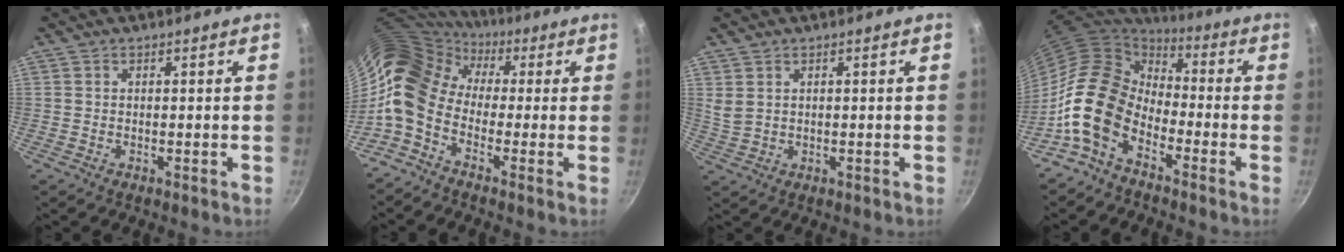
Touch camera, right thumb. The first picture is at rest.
{"total": 12.5, "force": [-0.1, 9.3, 8.4], "torque": [-0.153, 0.024, -0.029]}
{"total": 2.2, "force": [1.2, 1.3, 1.3], "torque": [-0.026, -0.004, 0.032]}
{"total": 15.0, "force": [-6.9, 9.9, 9.0], "torque": [-0.142, 0.057, -0.158]}